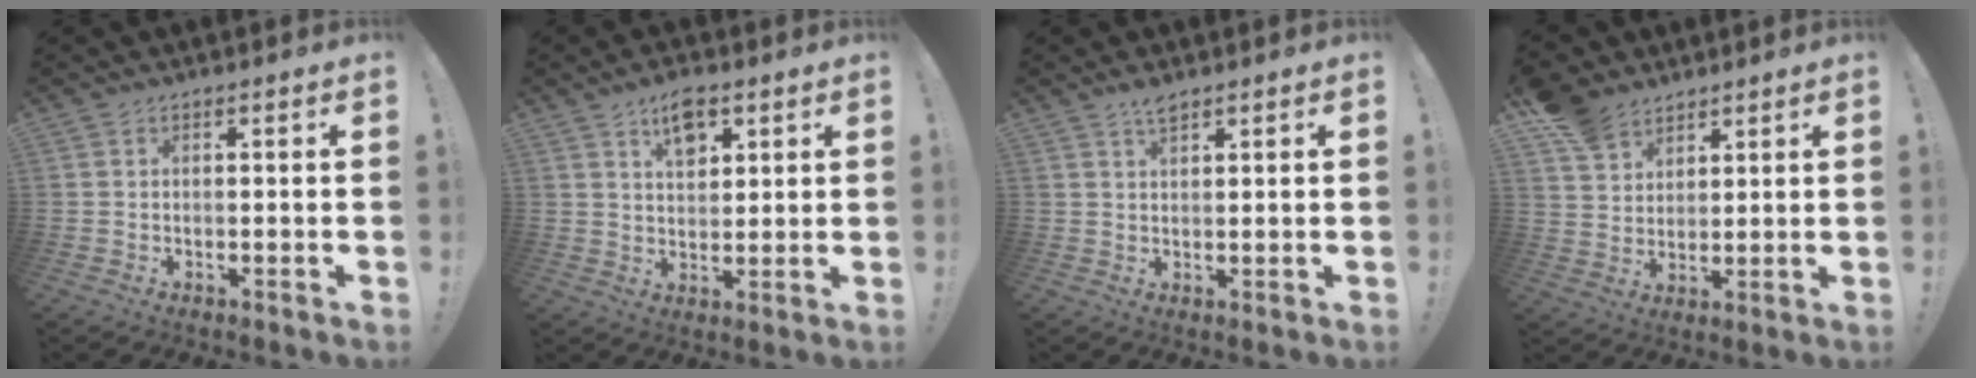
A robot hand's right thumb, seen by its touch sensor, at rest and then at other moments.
{"total": 7.8, "force": [4.3, 4.3, 5.0], "torque": [-0.076, -0.011, 0.076]}
{"total": 2.9, "force": [2.3, 0.6, 1.7], "torque": [-0.024, -0.013, 0.037]}
{"total": 9.1, "force": [6.8, 5.7, 2.0], "torque": [-0.029, -0.040, 0.134]}